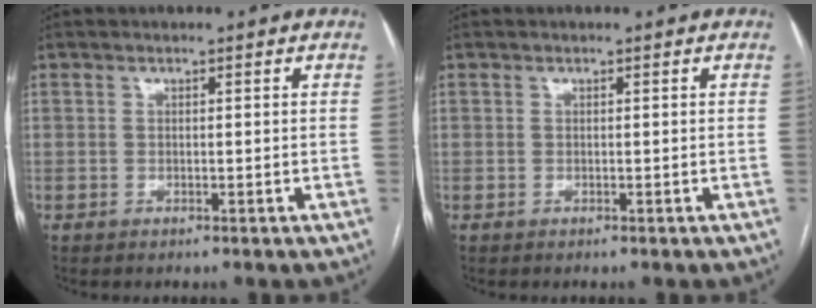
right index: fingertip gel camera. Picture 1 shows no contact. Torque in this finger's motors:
{"motor_torque": [0.00, 0.00, 0.00, 0.00]}